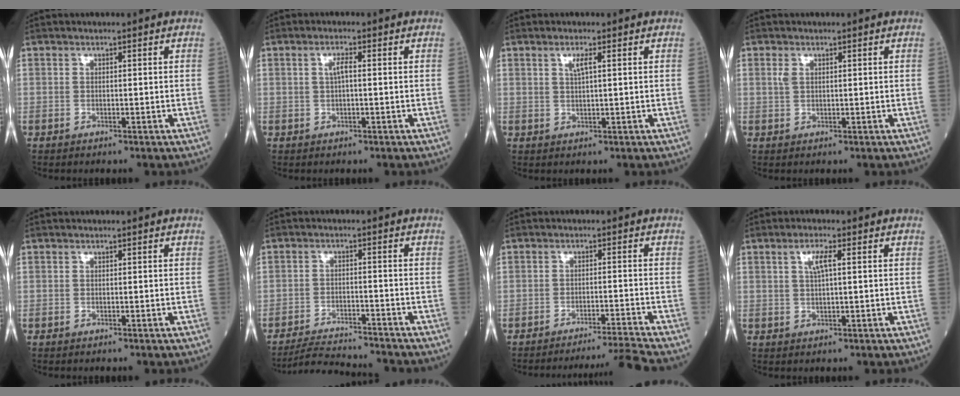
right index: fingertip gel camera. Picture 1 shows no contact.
{"total": 1.7, "force": [0.2, 0.3, 1.7], "torque": [-0.034, 0.005, 0.003]}
{"total": 1.9, "force": [0.8, 0.1, 1.7], "torque": [-0.037, 0.001, 0.015]}
{"total": 1.1, "force": [0.5, 0.6, 0.8], "torque": [-0.023, 0.006, 0.013]}
{"total": 0.0}
{"total": 8.6, "force": [-8.4, -0.5, 1.6], "torque": [-0.026, -0.005, -0.141]}
{"total": 8.1, "force": [-7.0, -4.1, 0.7], "torque": [-0.005, -0.010, -0.105]}
{"total": 2.8, "force": [1.0, 0.6, 2.6], "torque": [-0.052, 0.005, 0.017]}